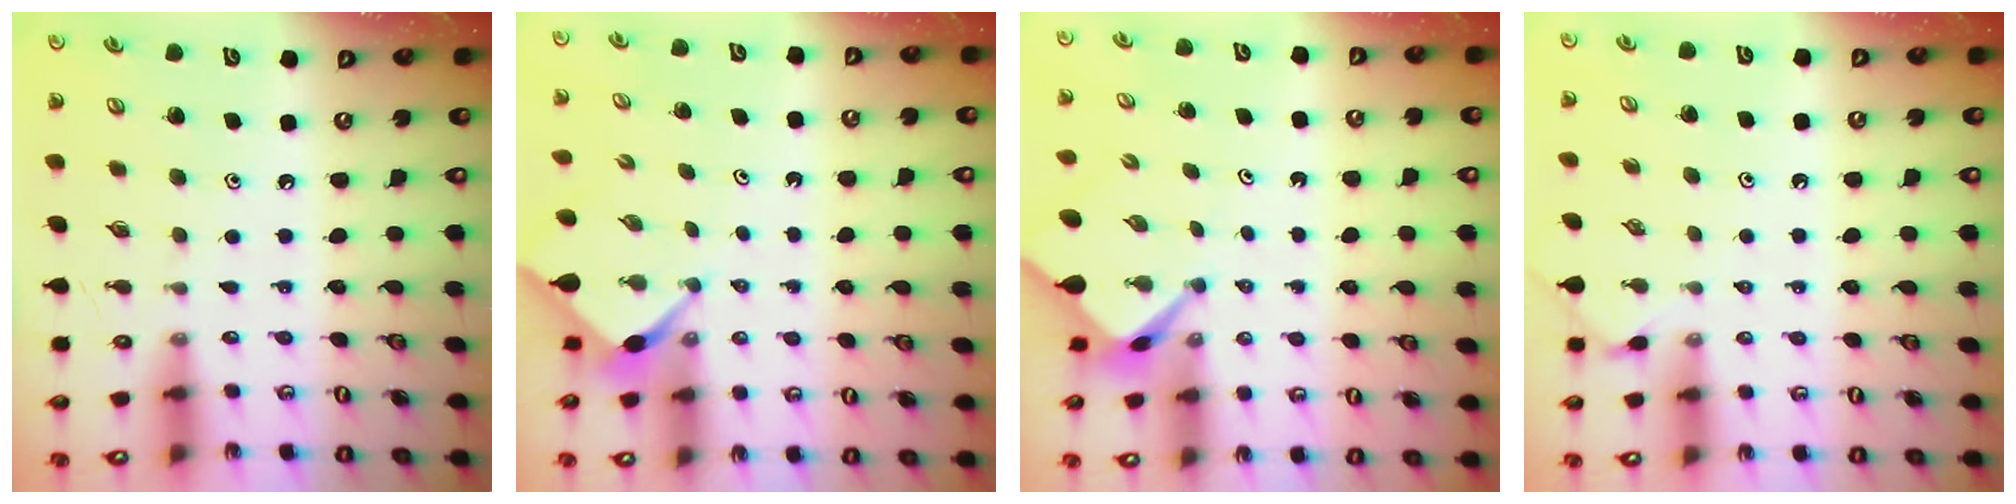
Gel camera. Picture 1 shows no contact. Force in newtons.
{"total": 2.5, "press": 2.5, "slide": 0.3}
{"total": 2.4, "press": 2.4, "slide": 0.2}
{"total": 2.4, "press": 2.4, "slide": 0.3}